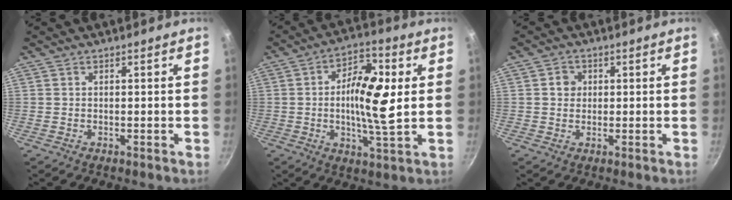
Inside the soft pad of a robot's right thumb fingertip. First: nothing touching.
{"total": 12.3, "force": [1.2, 4.4, 11.5], "torque": [-0.185, 0.004, 0.012]}
{"total": 2.5, "force": [0.4, 2.3, 0.8], "torque": [0.001, 0.004, 0.003]}